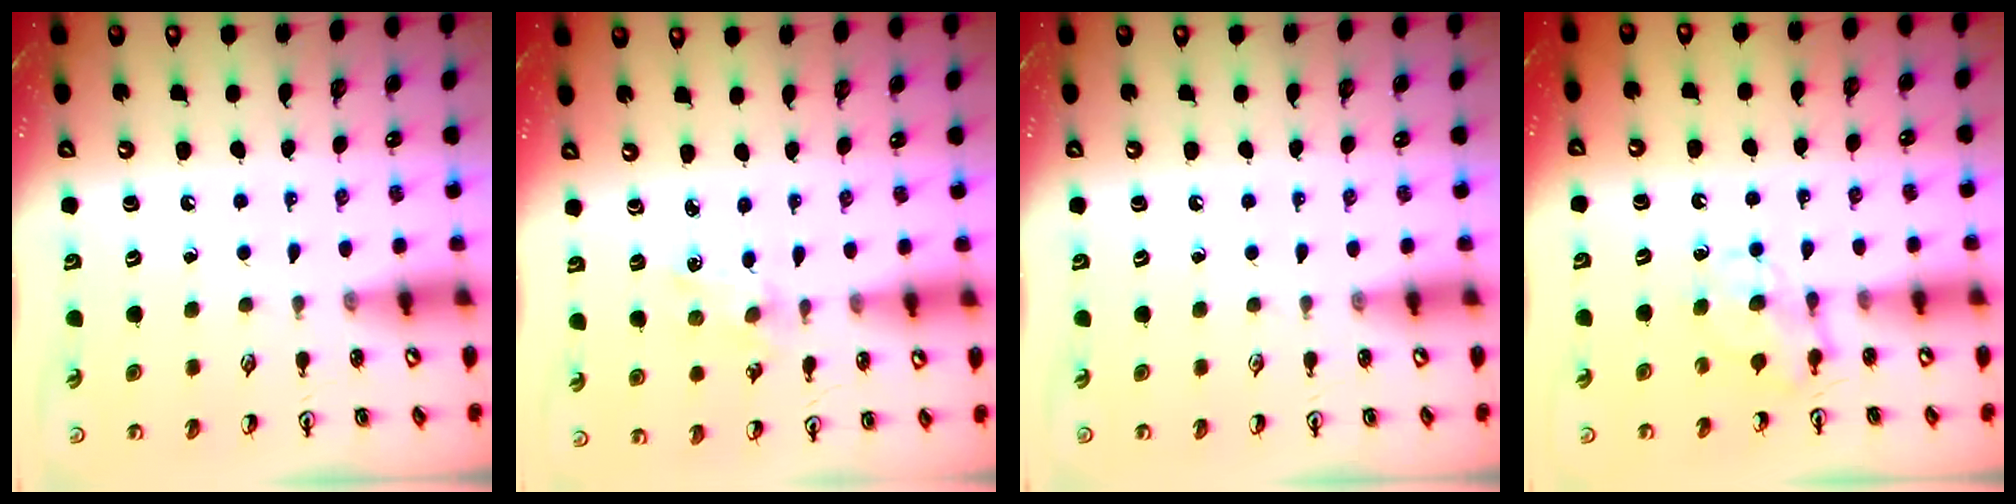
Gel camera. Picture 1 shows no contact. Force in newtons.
{"total": 1.3, "press": 1.3, "slide": 0.2}
{"total": 0.0}
{"total": 4.7, "press": 4.6, "slide": 0.8}